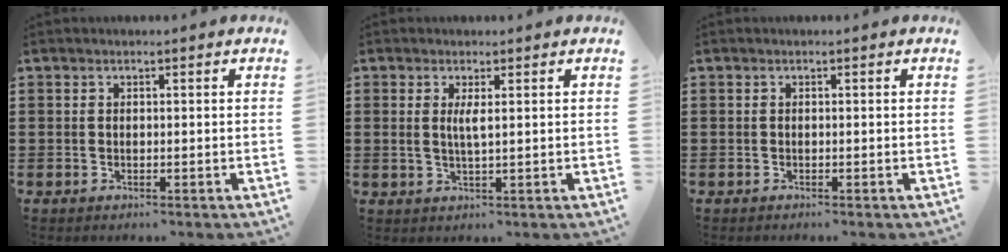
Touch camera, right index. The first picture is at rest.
{"total": 2.1, "force": [0.5, 0.3, 2.0], "torque": [-0.041, 0.000, 0.007]}
{"total": 0.0}